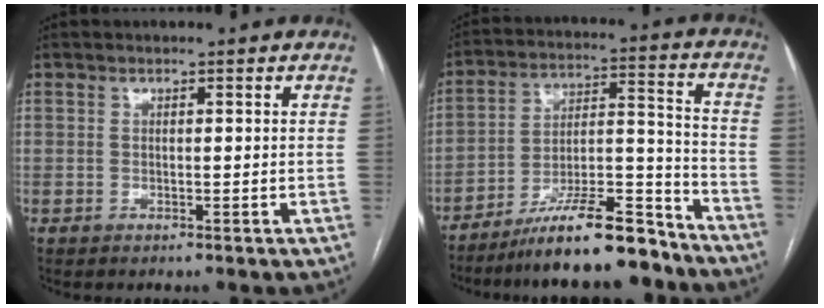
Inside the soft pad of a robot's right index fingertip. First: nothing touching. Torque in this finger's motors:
{"motor_torque": [1.13, -1.01, 0.75, 0.16]}